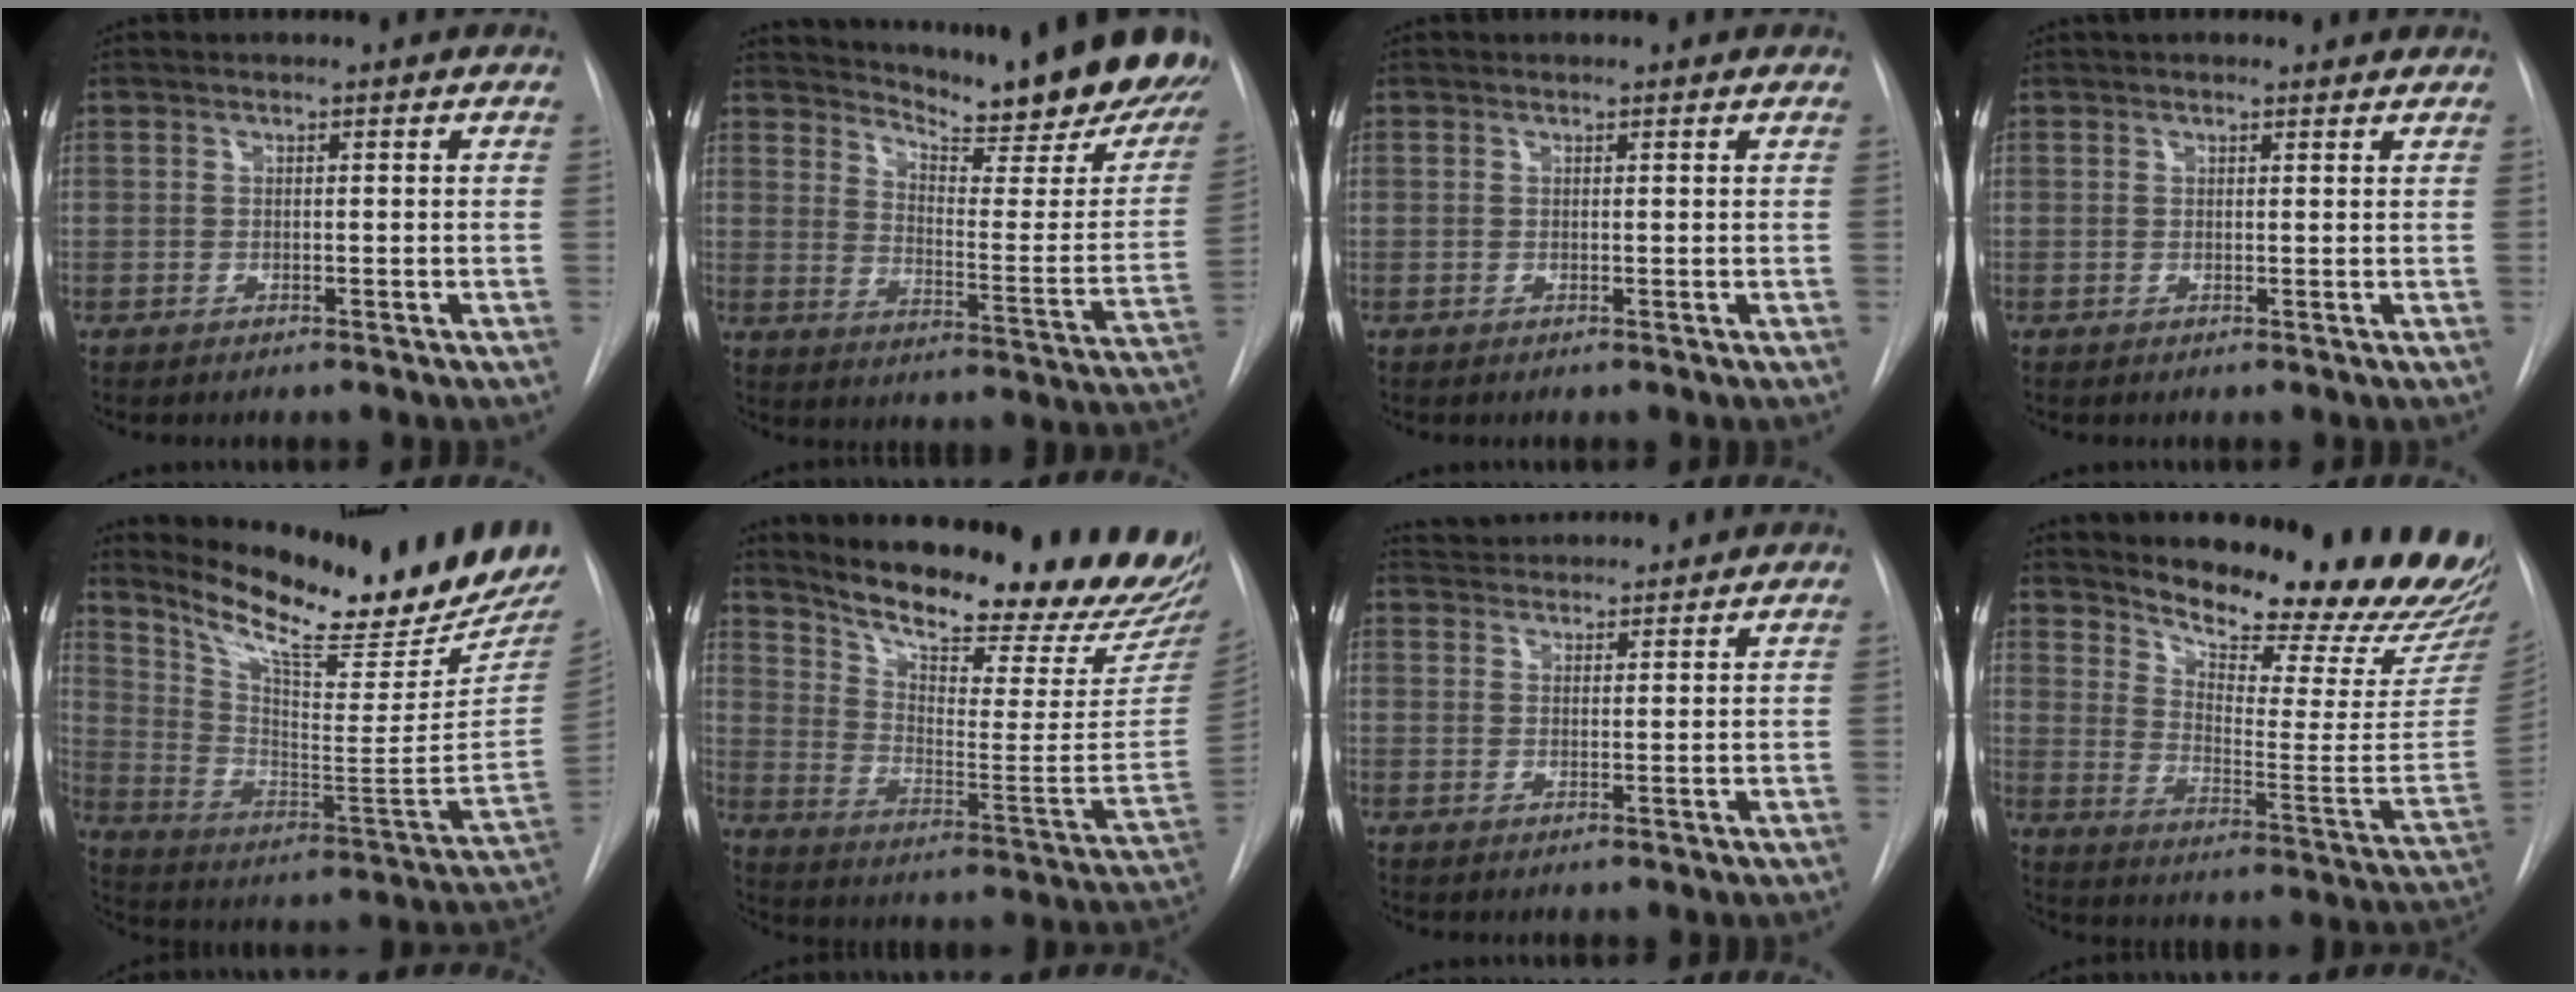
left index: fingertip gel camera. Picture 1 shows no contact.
{"total": 26.8, "force": [23.8, 3.8, 11.9], "torque": [-0.178, -0.114, 0.291]}
{"total": 0.6, "force": [0.6, 0.2, 0.0], "torque": [-0.005, 0.002, 0.008]}
{"total": 4.5, "force": [4.0, 1.5, 1.6], "torque": [-0.018, 0.026, 0.044]}
{"total": 23.5, "force": [20.6, 2.6, 11.0], "torque": [-0.189, -0.075, 0.302]}
{"total": 27.8, "force": [24.5, 4.2, 12.5], "torque": [-0.200, -0.091, 0.323]}
{"total": 5.8, "force": [5.7, 0.6, 1.0], "torque": [-0.019, 0.038, 0.084]}
{"total": 26.2, "force": [23.6, 3.8, 10.8], "torque": [-0.162, -0.112, 0.299]}